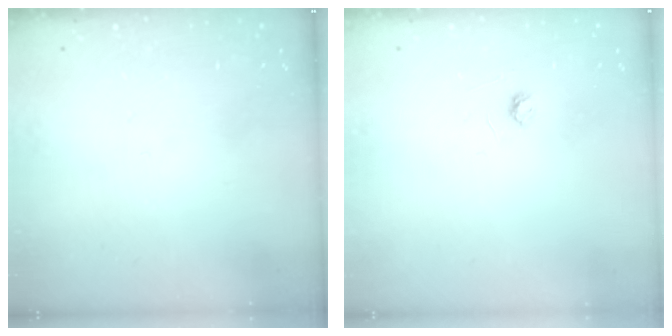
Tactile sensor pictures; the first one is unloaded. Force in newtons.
{"total": 2.6, "press": 2.6, "slide": 0.3}